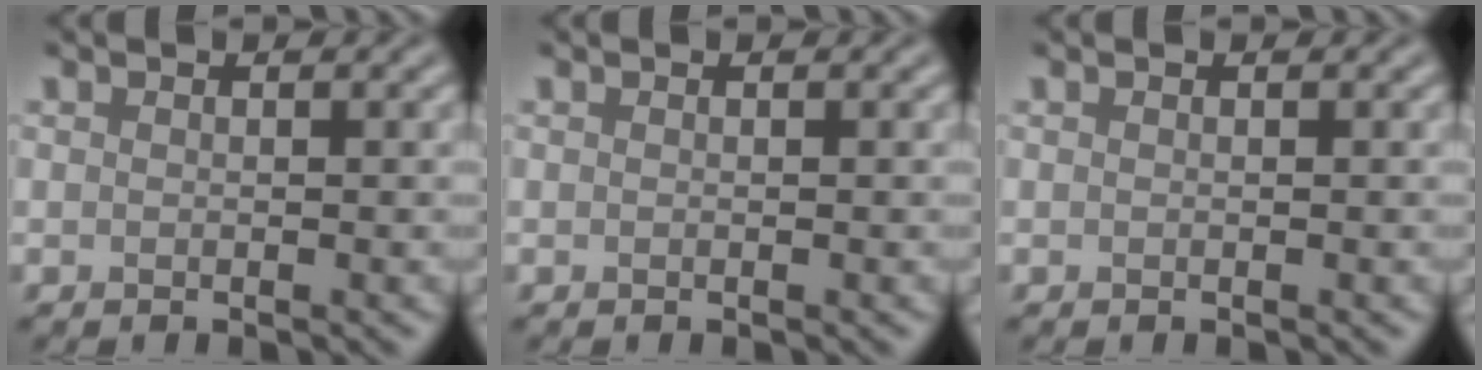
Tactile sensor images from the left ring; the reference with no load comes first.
{"total": 0.0}
{"total": 0.0}